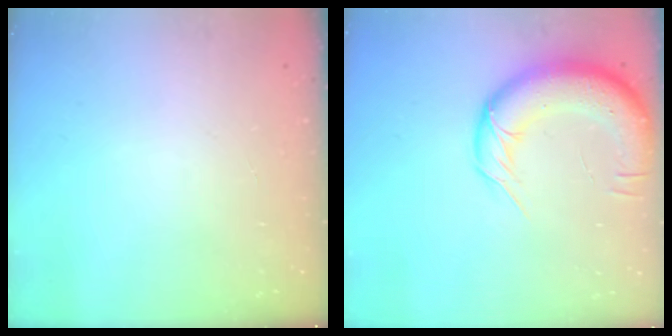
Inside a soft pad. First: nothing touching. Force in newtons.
{"total": 15.9, "press": 15.5, "slide": 3.7}